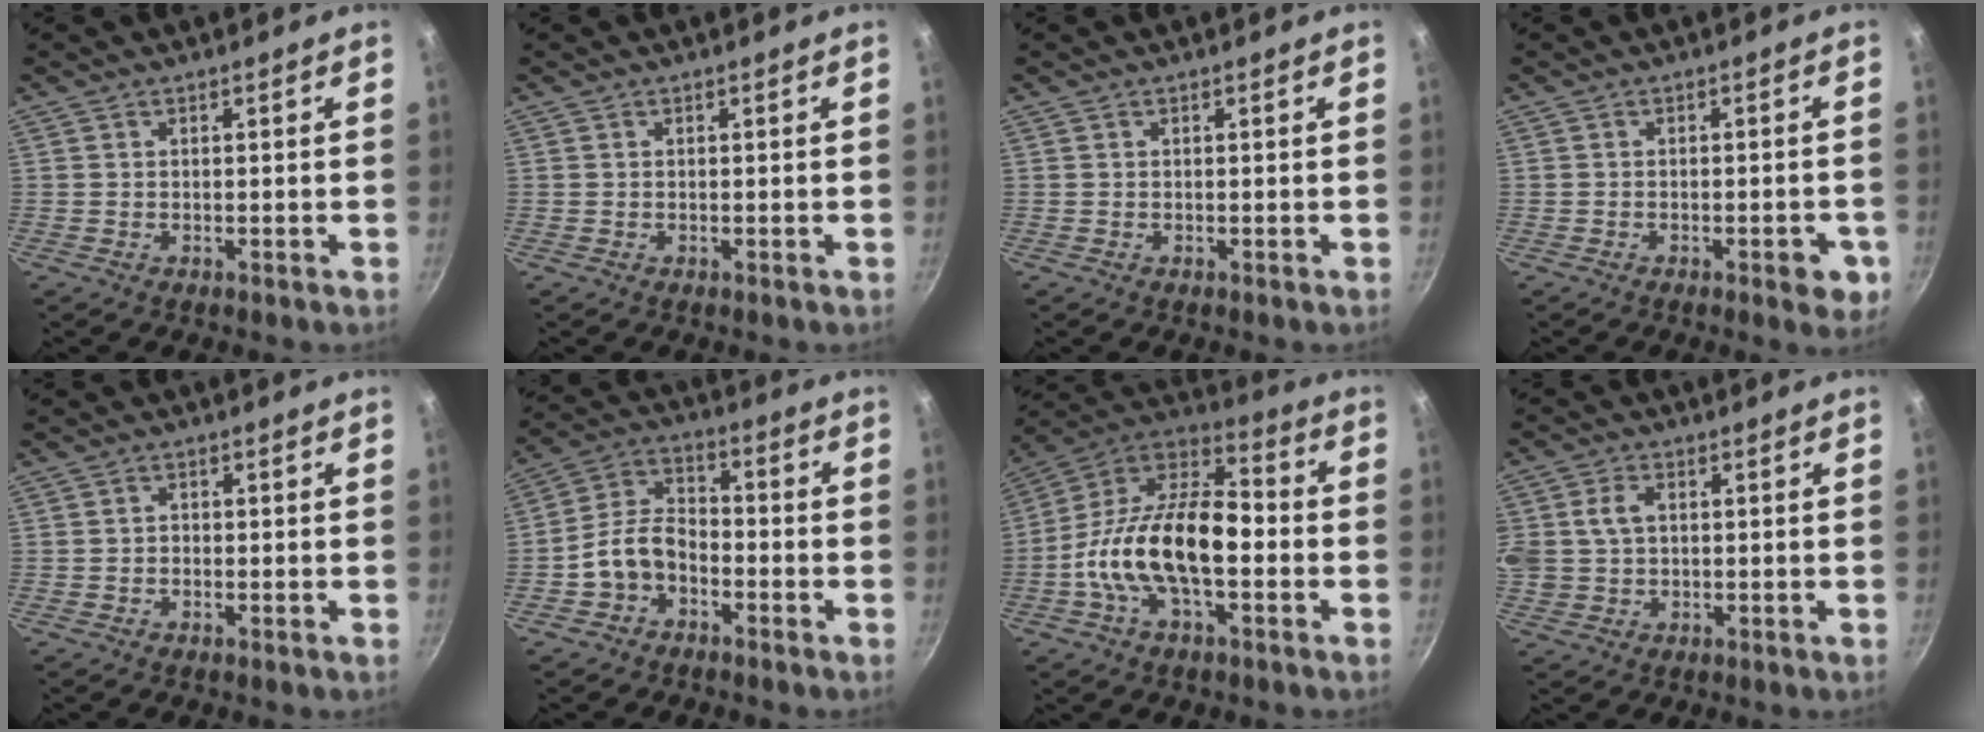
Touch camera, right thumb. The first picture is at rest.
{"total": 0.0}
{"total": 0.0}
{"total": 5.0, "force": [-2.1, 1.9, 4.1], "torque": [-0.037, 0.008, -0.023]}
{"total": 1.2, "force": [-0.4, 1.0, 0.6], "torque": [-0.009, 0.005, -0.007]}
{"total": 8.5, "force": [-3.7, 5.8, 5.0], "torque": [-0.077, 0.048, -0.080]}
{"total": 20.6, "force": [-3.7, 10.5, 17.4], "torque": [-0.294, 0.048, -0.087]}
{"total": 8.7, "force": [1.3, 6.8, 5.3], "torque": [-0.108, 0.014, 0.025]}